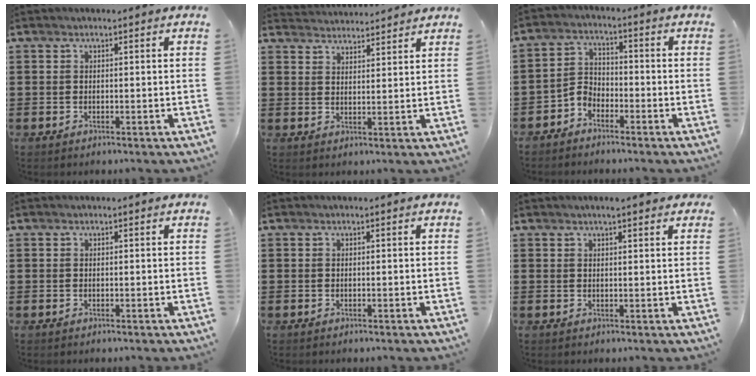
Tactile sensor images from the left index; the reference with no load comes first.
{"total": 3.1, "force": [3.0, -0.2, -0.4], "torque": [-0.003, -0.014, 0.056]}
{"total": 3.6, "force": [-3.1, 1.6, 0.7], "torque": [-0.026, 0.006, -0.069]}
{"total": 0.0}
{"total": 0.0}
{"total": 1.9, "force": [1.6, 0.2, 1.1], "torque": [-0.025, 0.005, 0.028]}